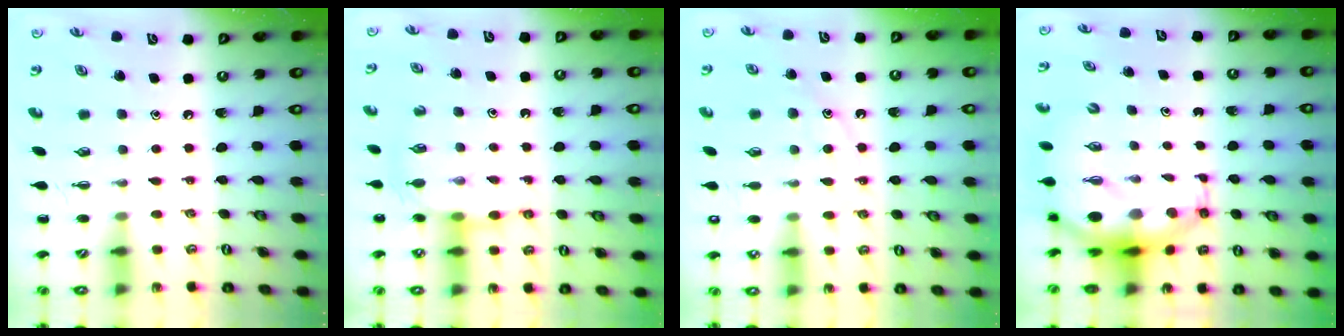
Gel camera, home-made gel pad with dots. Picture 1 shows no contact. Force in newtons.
{"total": 7.9, "press": 7.8, "slide": 0.8}
{"total": 11.8, "press": 11.7, "slide": 1.4}
{"total": 9.4, "press": 9.1, "slide": 2.5}